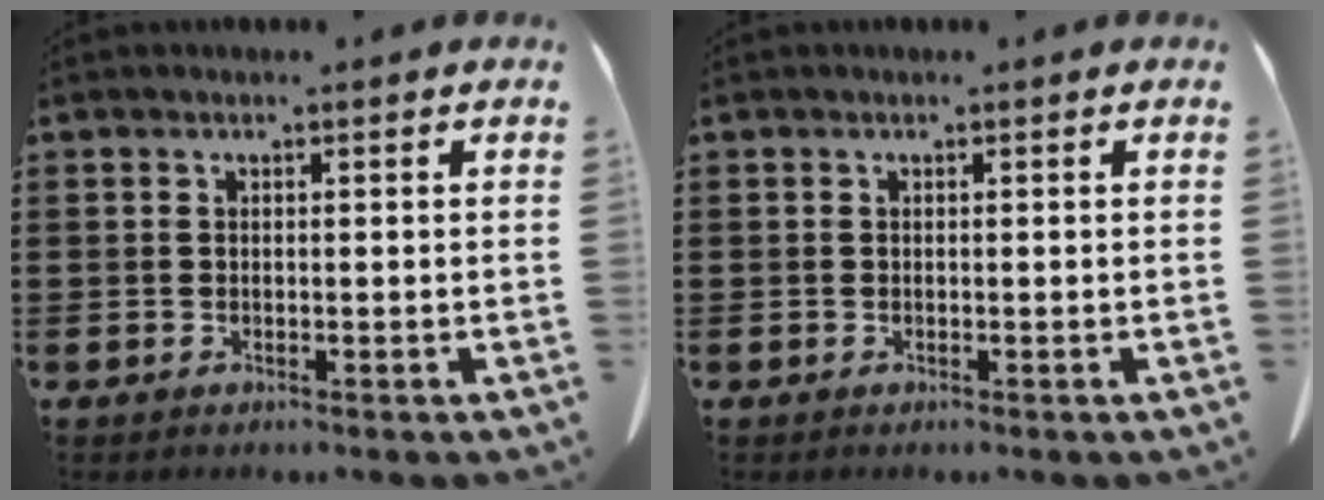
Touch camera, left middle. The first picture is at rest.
{"total": 0.0}